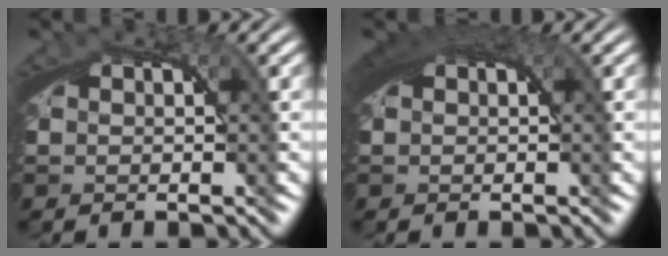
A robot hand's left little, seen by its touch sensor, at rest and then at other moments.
{"total": 3.2, "force": [1.5, 1.1, 2.6], "torque": [-0.038, 0.012, 0.020]}